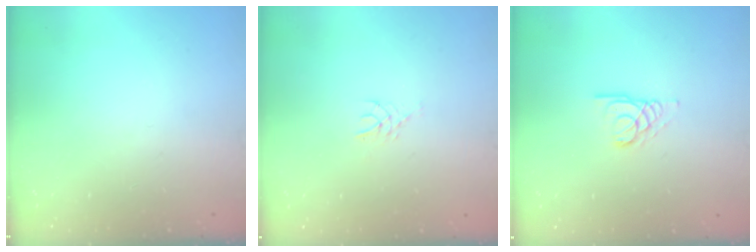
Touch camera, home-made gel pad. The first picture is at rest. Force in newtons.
{"total": 3.3, "press": 3.3, "slide": 0.4}
{"total": 3.4, "press": 3.4, "slide": 0.3}